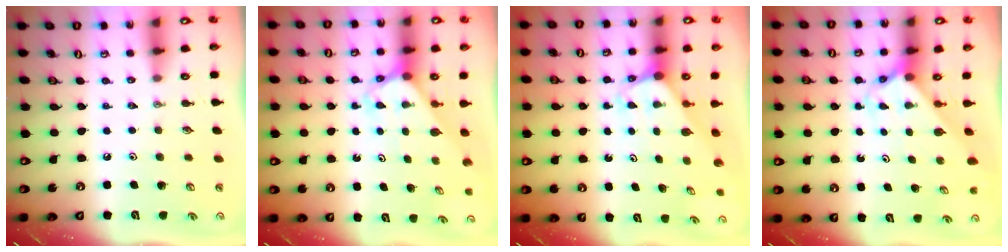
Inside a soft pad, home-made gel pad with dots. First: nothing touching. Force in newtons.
{"total": 2.7, "press": 2.7, "slide": 0.2}
{"total": 2.0, "press": 2.0, "slide": 0.1}
{"total": 2.2, "press": 2.2, "slide": 0.1}